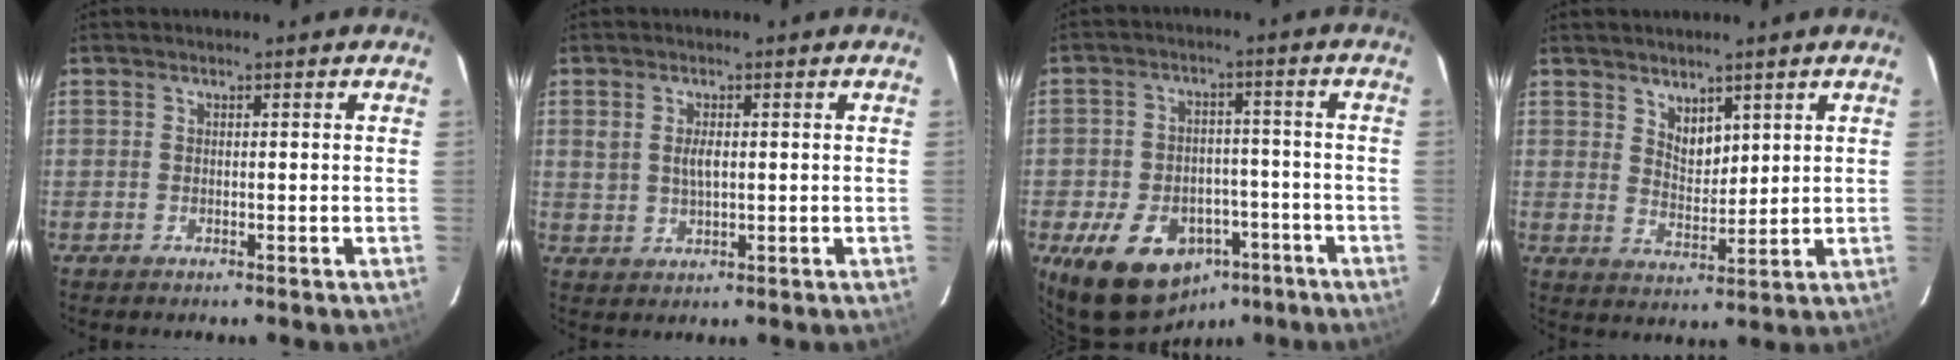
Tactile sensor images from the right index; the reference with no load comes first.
{"total": 3.4, "force": [0.7, 1.9, 2.7], "torque": [-0.048, 0.003, 0.017]}
{"total": 15.1, "force": [-8.5, 10.1, 7.4], "torque": [-0.160, 0.020, -0.108]}
{"total": 4.8, "force": [3.6, 2.1, 2.4], "torque": [-0.034, -0.004, 0.066]}